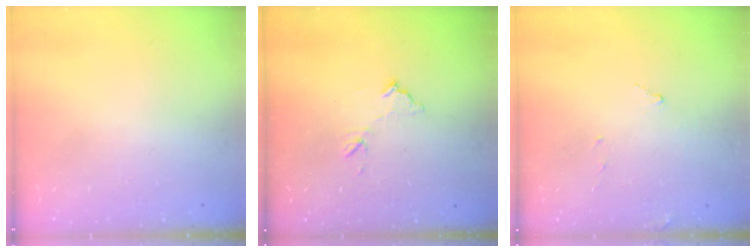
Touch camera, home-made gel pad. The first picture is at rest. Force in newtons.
{"total": 8.1, "press": 8.1, "slide": 0.3}
{"total": 7.6, "press": 7.6, "slide": 0.4}